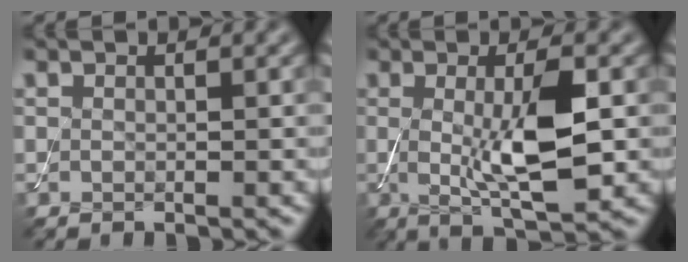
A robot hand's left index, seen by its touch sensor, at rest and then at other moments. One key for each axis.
{"total": 6.5, "fx": -0.1, "fy": 1.6, "fz": 6.3, "tx": -0.114, "ty": -0.011, "tz": 0.003}